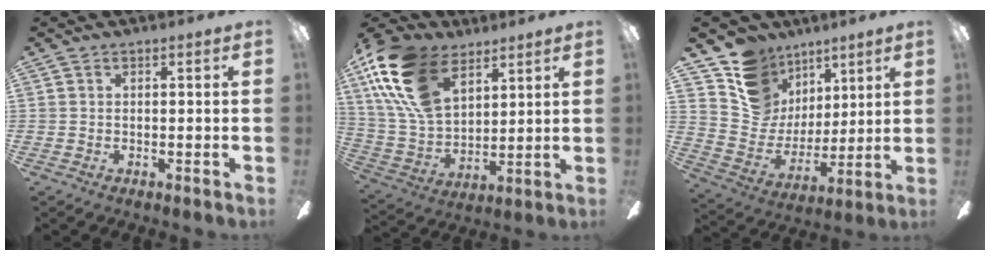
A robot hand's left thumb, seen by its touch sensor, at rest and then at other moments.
{"total": 21.1, "force": [10.9, 12.5, 13.1], "torque": [-0.303, -0.033, 0.200]}
{"total": 13.6, "force": [8.3, 10.3, 2.9], "torque": [-0.072, -0.061, 0.169]}